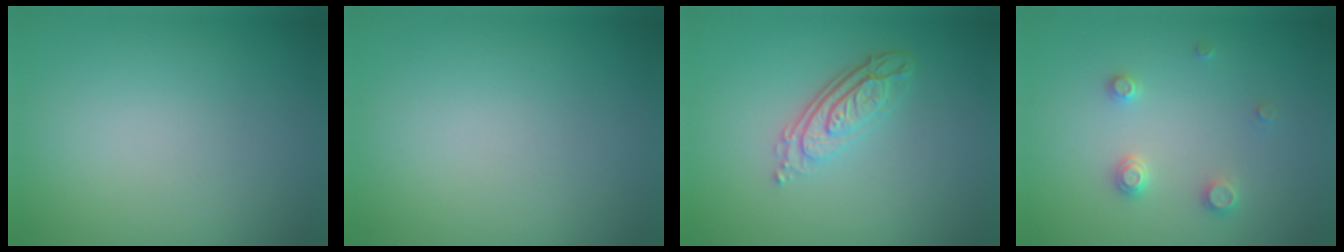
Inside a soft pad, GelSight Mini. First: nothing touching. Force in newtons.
{"total": 0.0}
{"total": 4.0, "press": 2.8, "slide": 2.9}
{"total": 1.8, "press": 1.7, "slide": 0.3}